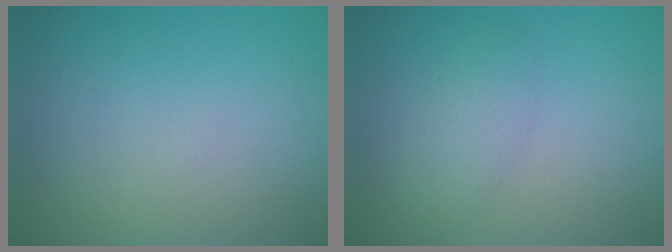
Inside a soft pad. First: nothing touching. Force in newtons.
{"total": 2.0, "press": 2.0, "slide": 0.1}